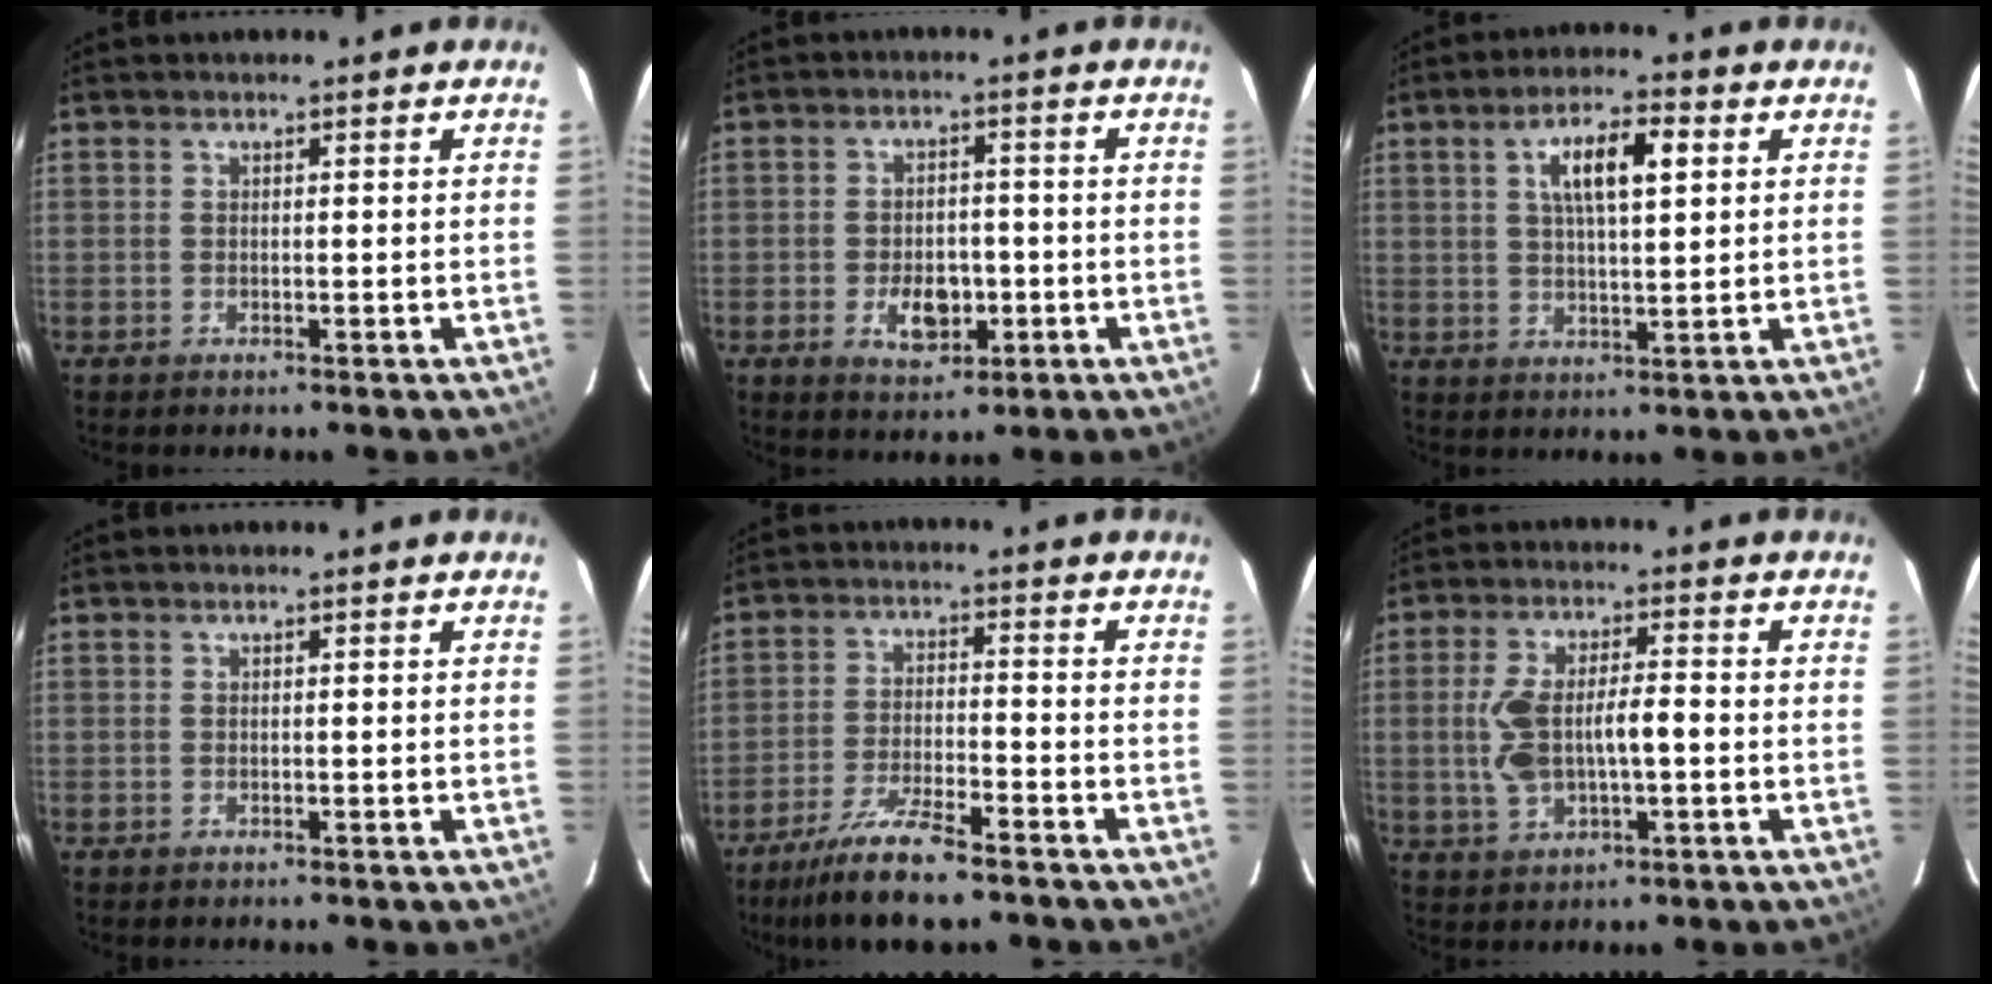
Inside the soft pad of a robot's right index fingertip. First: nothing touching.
{"total": 6.0, "force": [-1.9, 3.6, 4.5], "torque": [-0.072, 0.002, -0.023]}
{"total": 8.3, "force": [2.6, 2.2, 7.6], "torque": [-0.139, 0.015, 0.046]}
{"total": 0.0}
{"total": 9.8, "force": [-7.4, 1.0, 6.3], "torque": [-0.118, -0.026, -0.132]}
{"total": 8.9, "force": [-0.7, 3.2, 8.3], "torque": [-0.175, 0.017, -0.005]}